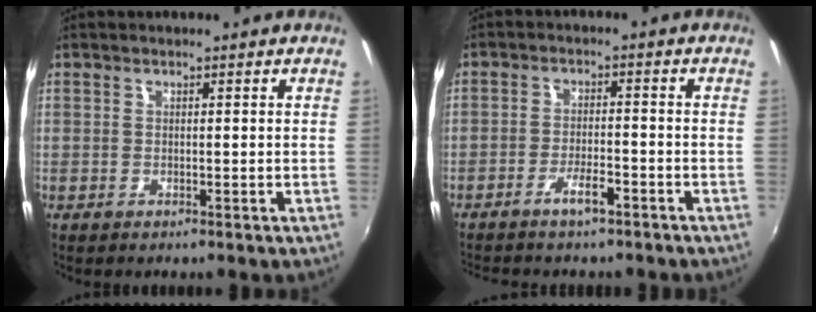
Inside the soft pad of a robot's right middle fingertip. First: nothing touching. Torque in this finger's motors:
{"motor_torque": [1.01, -1.13, 0.15, 0.08]}